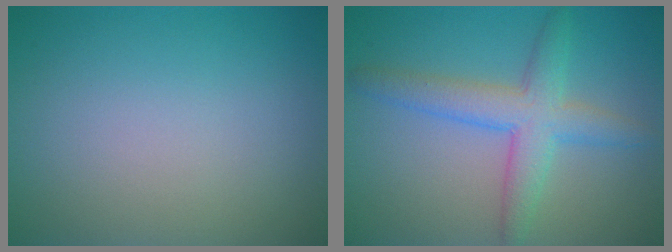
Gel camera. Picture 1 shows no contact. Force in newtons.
{"total": 4.5, "press": 4.5, "slide": 0.1}